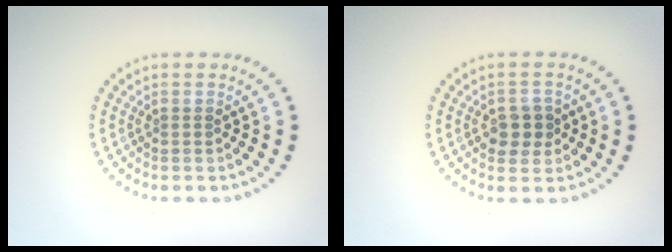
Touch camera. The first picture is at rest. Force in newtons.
{"total": 2.4, "press": 2.3, "slide": 0.6}